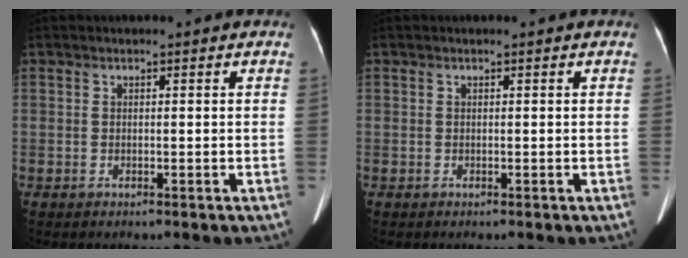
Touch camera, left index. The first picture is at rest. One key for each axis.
{"total": 0.0}